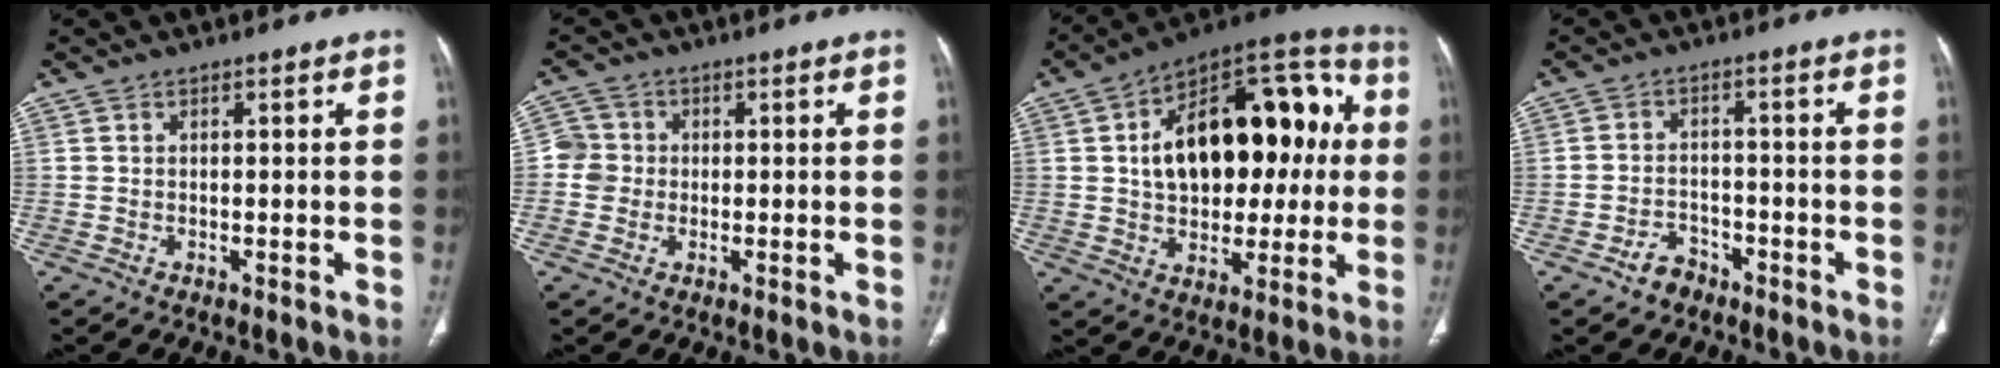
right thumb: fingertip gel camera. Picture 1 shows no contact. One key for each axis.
{"total": 3.8, "fx": -0.2, "fy": 3.8, "fz": 0.6, "tx": 0.013, "ty": 0.009, "tz": -0.011}
{"total": 25.9, "fx": 3.2, "fy": 15.1, "fz": 20.8, "tx": -0.275, "ty": 0.040, "tz": 0.047}
{"total": 3.9, "fx": -2.7, "fy": 2.6, "fz": 1.1, "tx": -0.012, "ty": 0.025, "tz": -0.042}